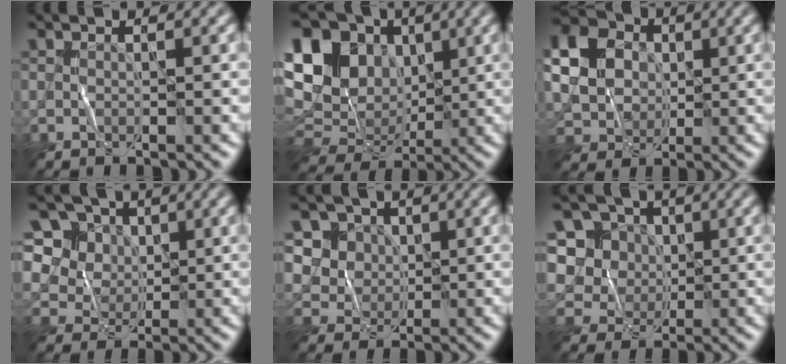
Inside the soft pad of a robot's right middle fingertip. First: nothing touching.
{"total": 15.3, "force": [2.9, 12.1, 8.8], "torque": [-0.186, 0.024, 0.039]}
{"total": 7.8, "force": [1.4, 6.6, 4.1], "torque": [-0.113, 0.024, 0.014]}
{"total": 10.5, "force": [4.8, 8.3, 4.4], "torque": [-0.110, 0.019, 0.074]}
{"total": 5.6, "force": [2.2, 4.7, 2.1], "torque": [-0.047, -0.003, 0.037]}
{"total": 7.3, "force": [2.2, 6.3, 2.9], "torque": [-0.061, 0.010, 0.028]}